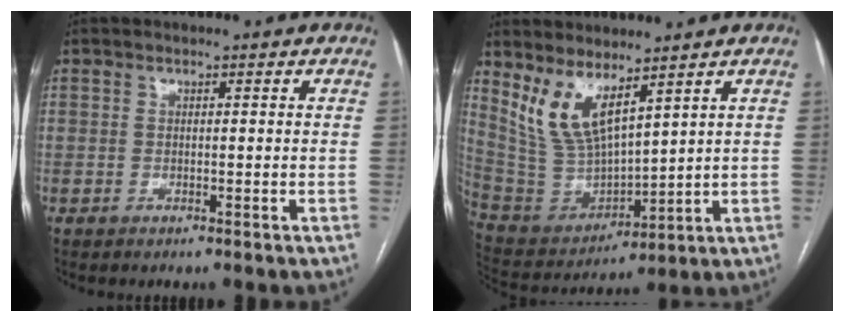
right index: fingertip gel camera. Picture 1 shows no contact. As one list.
[{"total": 9.9, "force": [6.6, 3.2, 6.7], "torque": [-0.147, -0.007, 0.156]}]